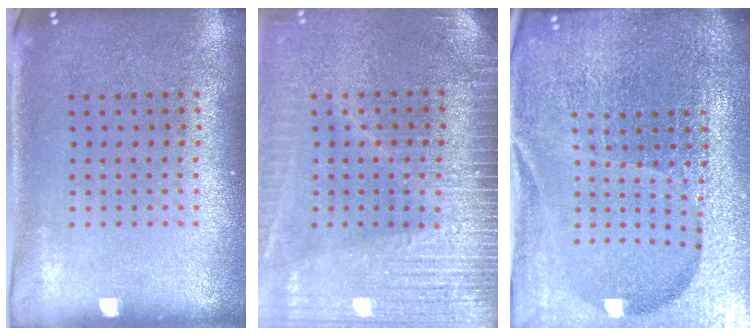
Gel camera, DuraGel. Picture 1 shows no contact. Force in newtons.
{"total": 3.6, "press": 3.1, "slide": 1.9}
{"total": 6.8, "press": 5.9, "slide": 3.4}